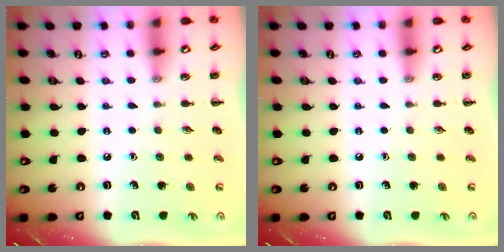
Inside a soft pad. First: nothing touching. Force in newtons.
{"total": 0.0}